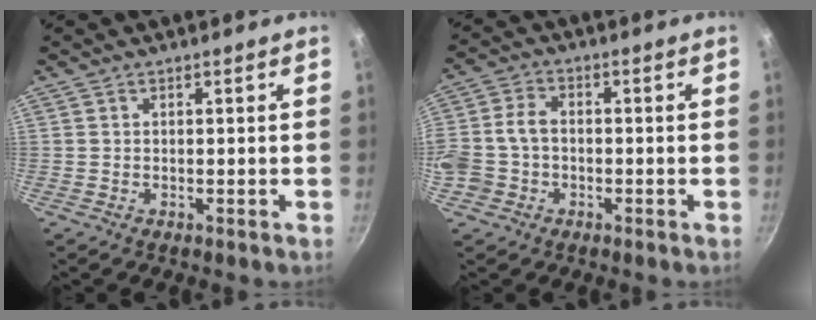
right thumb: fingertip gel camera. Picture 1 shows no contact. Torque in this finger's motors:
{"motor_torque": [0.13, 0.07, 0.63, 0.41, 0.08]}